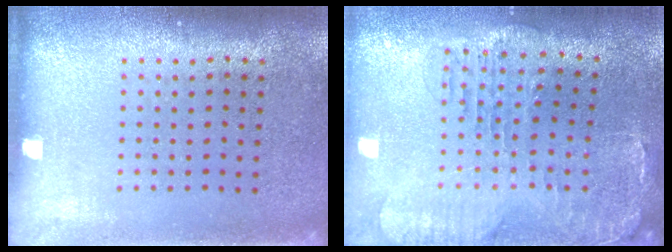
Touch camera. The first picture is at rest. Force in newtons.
{"total": 1.4, "press": 1.4, "slide": 0.4}